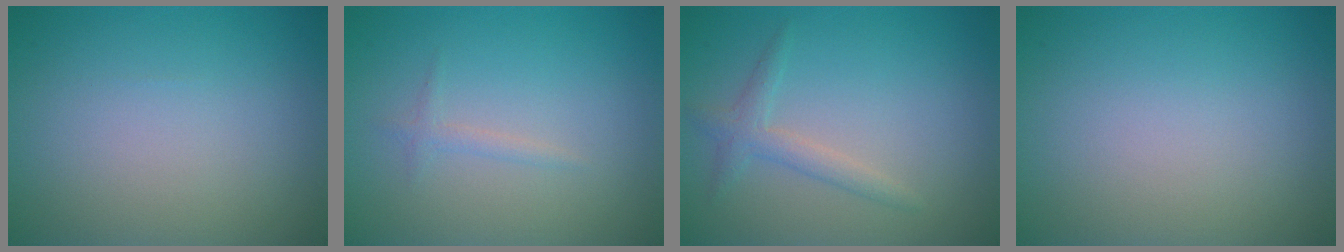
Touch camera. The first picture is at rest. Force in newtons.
{"total": 0.9, "press": 0.9, "slide": 0.0}
{"total": 1.9, "press": 1.9, "slide": 0.0}
{"total": 0.0}